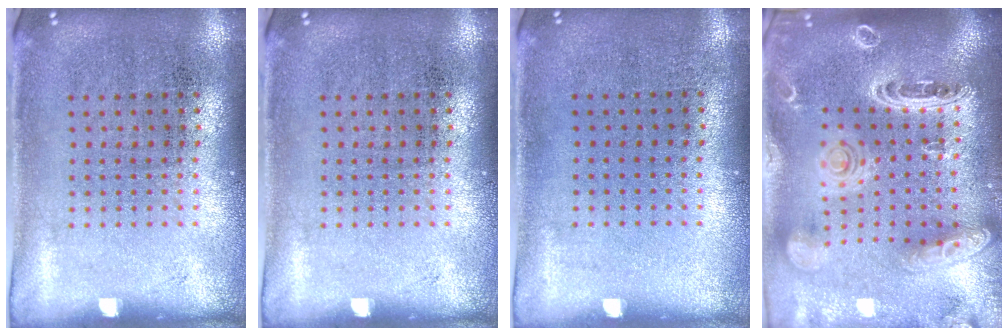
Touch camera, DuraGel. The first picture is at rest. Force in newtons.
{"total": 0.0}
{"total": 0.0}
{"total": 3.3, "press": 2.6, "slide": 1.9}